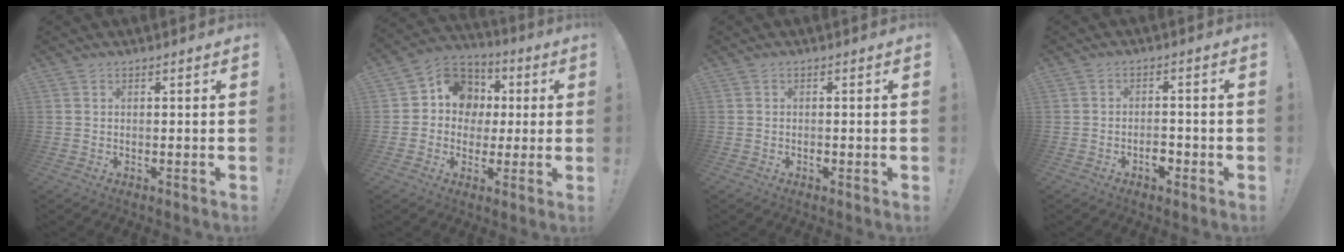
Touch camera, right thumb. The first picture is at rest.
{"total": 12.2, "force": [1.3, 11.1, 4.9], "torque": [-0.062, 0.008, 0.034]}
{"total": 0.8, "force": [-0.7, 0.4, 0.1], "torque": [-0.011, 0.005, -0.010]}
{"total": 3.7, "force": [-2.3, 2.1, 1.9], "torque": [-0.029, 0.009, -0.039]}